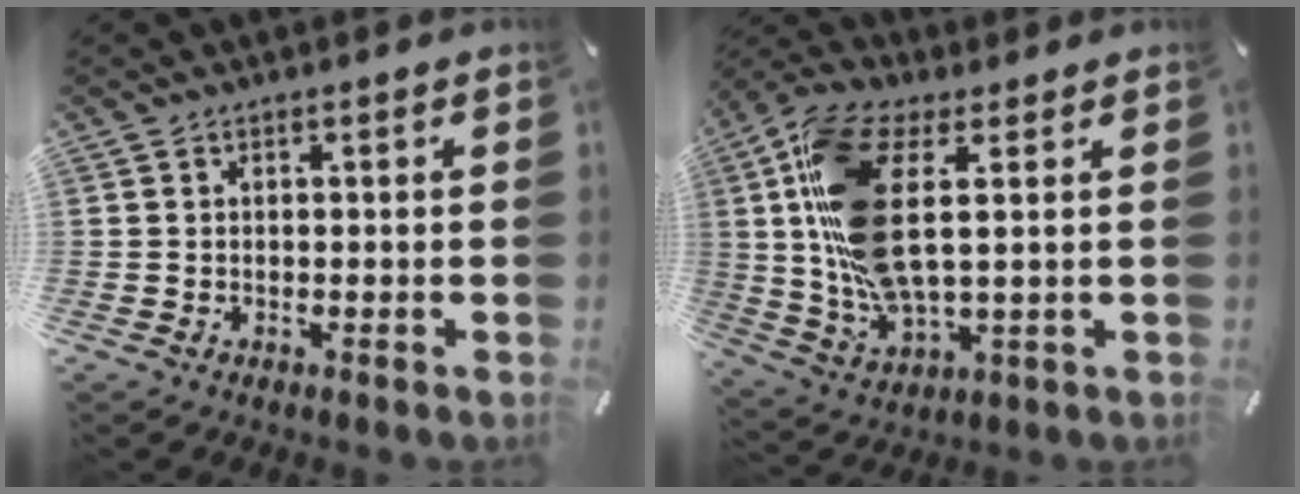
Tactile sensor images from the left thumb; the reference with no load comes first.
{"total": 16.3, "force": [3.5, 6.9, 14.3], "torque": [-0.308, -0.012, 0.066]}